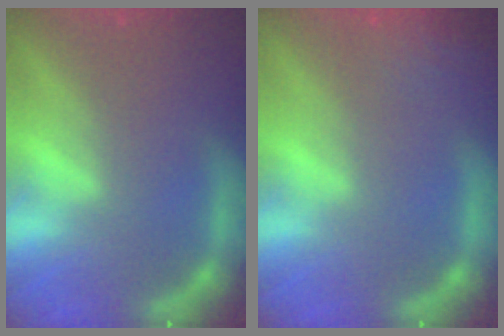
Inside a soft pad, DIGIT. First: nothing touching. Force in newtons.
{"total": 4.0}